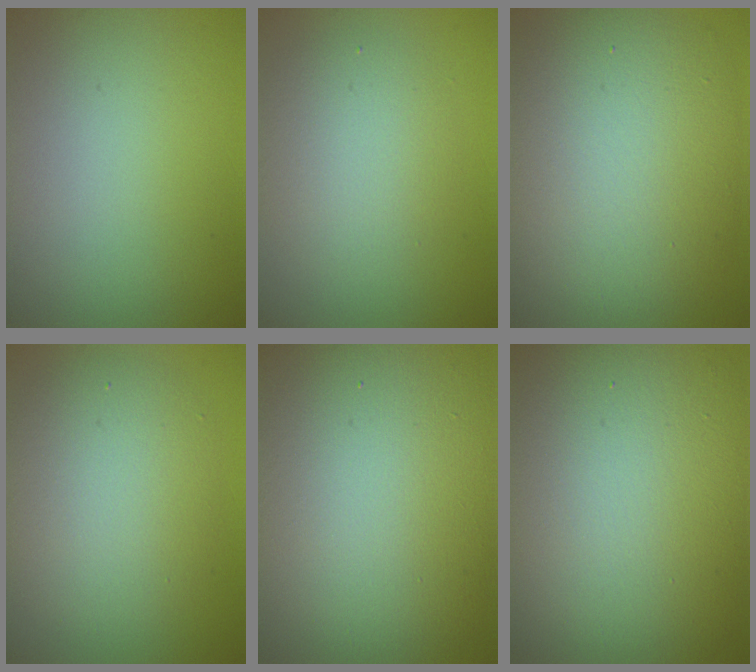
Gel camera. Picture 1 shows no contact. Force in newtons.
{"total": 3.7, "press": 3.7, "slide": 0.2}
{"total": 11.8, "press": 11.8, "slide": 0.9}
{"total": 6.0, "press": 5.9, "slide": 0.6}
{"total": 16.9, "press": 16.9, "slide": 1.0}
{"total": 17.6, "press": 17.5, "slide": 0.9}